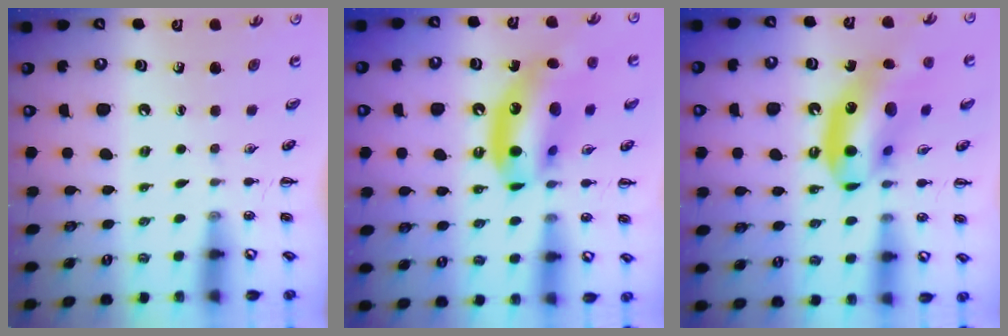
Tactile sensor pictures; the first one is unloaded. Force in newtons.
{"total": 18.3, "press": 17.6, "slide": 4.8}
{"total": 16.6, "press": 16.0, "slide": 4.3}